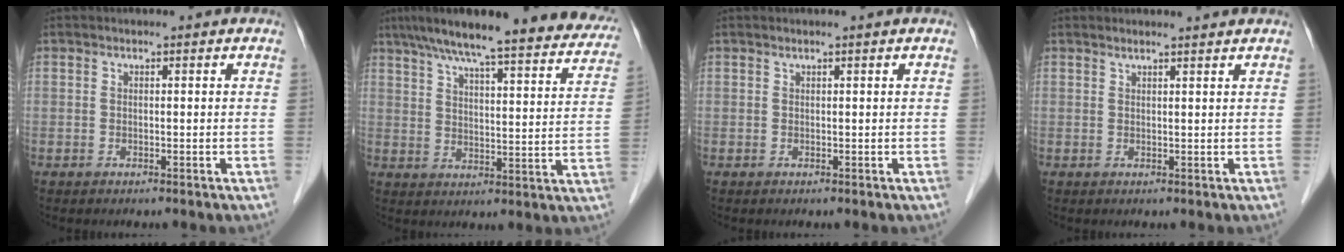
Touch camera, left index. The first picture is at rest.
{"total": 25.4, "force": [21.7, 4.1, 12.7], "torque": [-0.185, 0.002, 0.270]}
{"total": 0.0}
{"total": 2.4, "force": [2.3, -0.5, 0.5], "torque": [-0.015, 0.000, 0.030]}